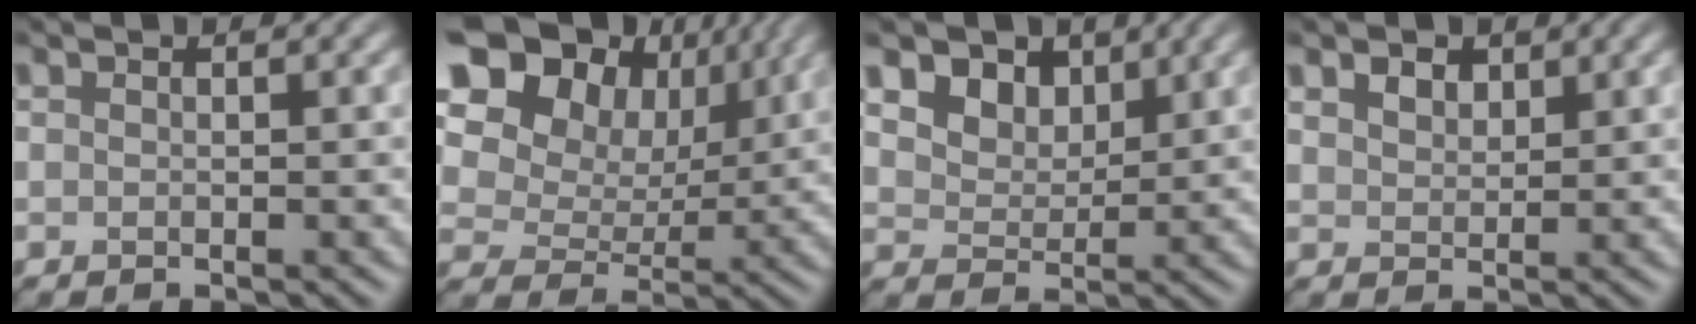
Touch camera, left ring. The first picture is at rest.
{"total": 14.0, "force": [6.6, 9.8, 7.5], "torque": [-0.175, 0.045, 0.105]}
{"total": 8.3, "force": [4.7, 5.7, 3.9], "torque": [-0.081, 0.016, 0.073]}
{"total": 2.1, "force": [1.5, 1.1, 0.9], "torque": [-0.027, 0.006, 0.025]}